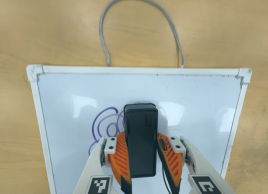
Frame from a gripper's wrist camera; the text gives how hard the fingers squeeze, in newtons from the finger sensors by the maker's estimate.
{"total": 13.6, "left": 11.8, "right": 15.5}